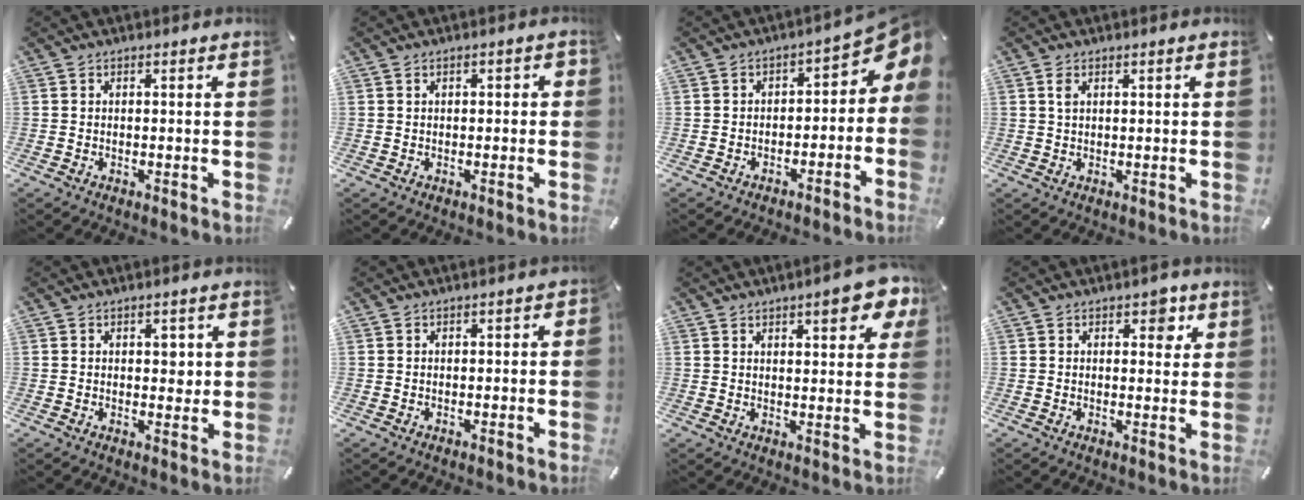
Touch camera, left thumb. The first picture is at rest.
{"total": 1.5, "force": [-0.4, 0.9, 1.1], "torque": [-0.020, 0.004, -0.009]}
{"total": 7.3, "force": [1.6, 4.6, 5.5], "torque": [-0.062, -0.014, 0.023]}
{"total": 1.6, "force": [0.7, 0.6, 1.3], "torque": [-0.028, 0.002, 0.011]}
{"total": 3.1, "force": [0.6, 2.1, 2.2], "torque": [-0.014, -0.004, 0.001]}
{"total": 1.3, "force": [-0.8, 0.7, 0.6], "torque": [-0.011, 0.004, -0.017]}
{"total": 8.3, "force": [4.7, 2.9, 6.2], "torque": [-0.079, -0.020, 0.075]}
{"total": 3.5, "force": [1.6, 2.2, 2.2], "torque": [-0.010, -0.007, 0.016]}